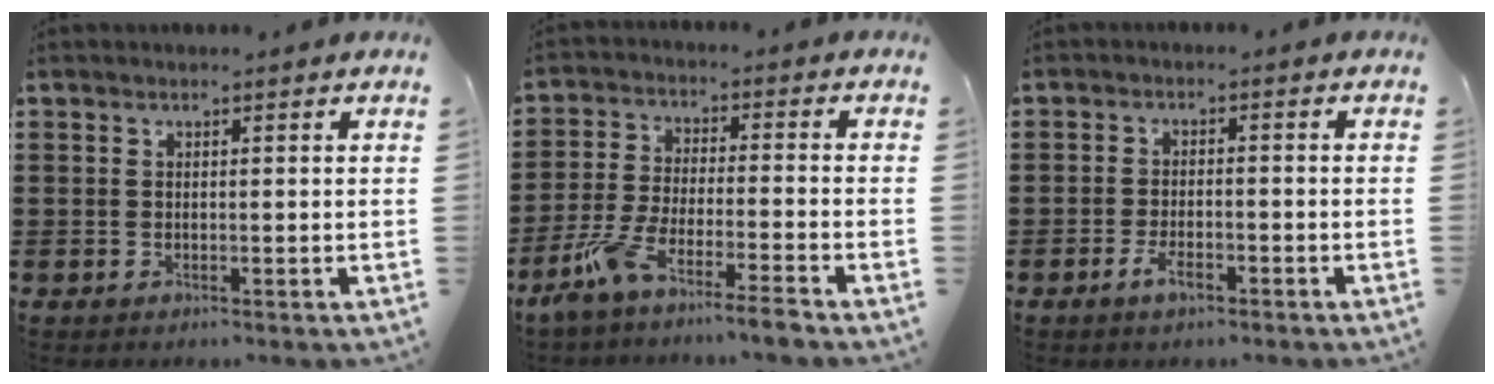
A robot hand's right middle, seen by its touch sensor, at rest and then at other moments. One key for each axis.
{"total": 7.0, "fx": -6.1, "fy": -0.1, "fz": 3.6, "tx": -0.090, "ty": -0.016, "tz": -0.120}
{"total": 3.3, "fx": -1.7, "fy": 1.0, "fz": 2.6, "tx": -0.059, "ty": -0.005, "tz": -0.034}